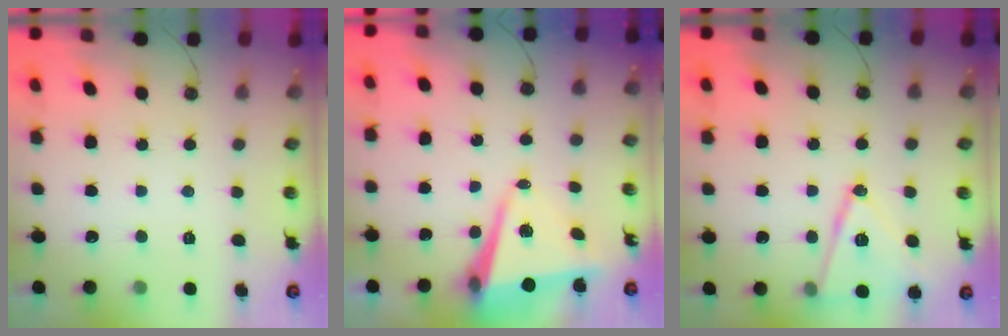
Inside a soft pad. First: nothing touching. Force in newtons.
{"total": 8.3, "press": 8.2, "slide": 1.3}
{"total": 14.2, "press": 13.8, "slide": 3.5}